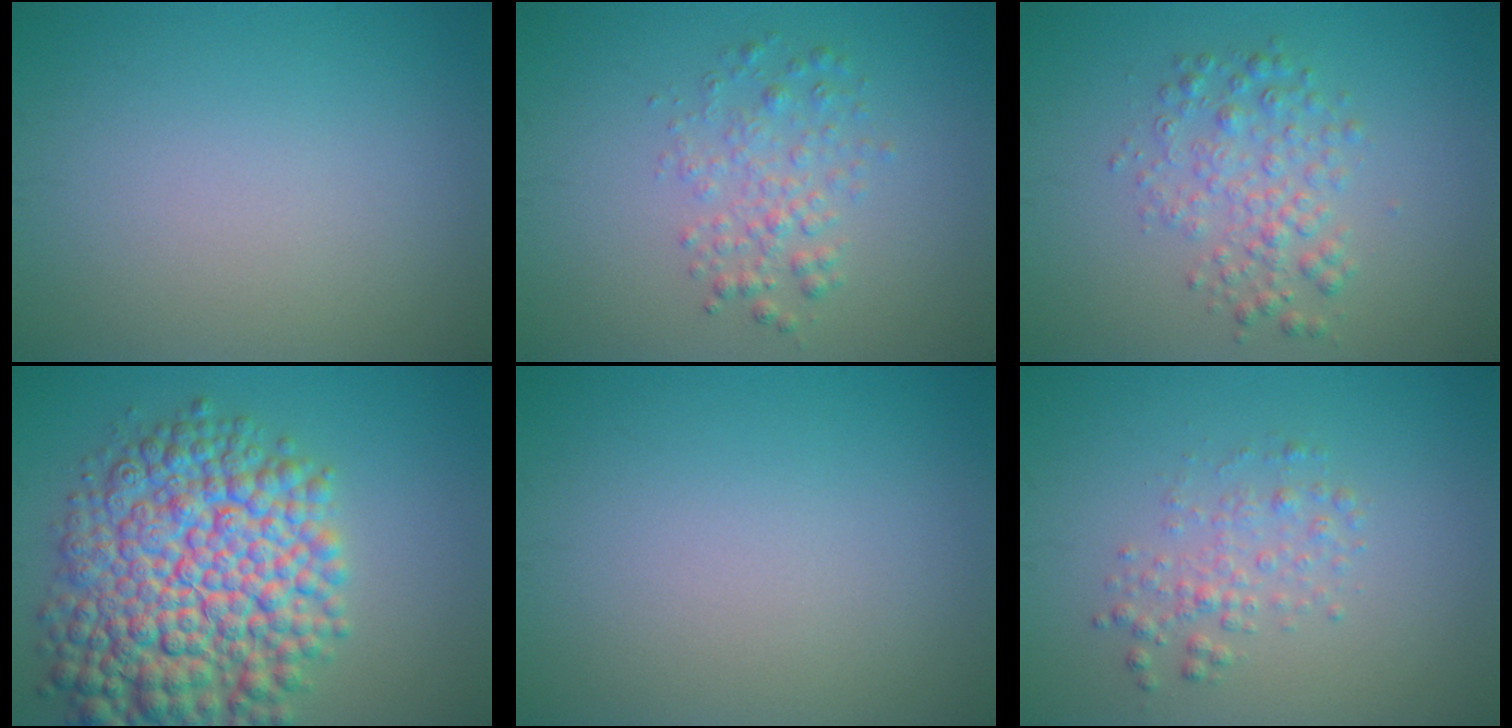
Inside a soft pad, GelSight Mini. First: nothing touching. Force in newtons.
{"total": 2.5, "press": 2.5, "slide": 0.0}
{"total": 3.1, "press": 3.1, "slide": 0.0}
{"total": 12.2, "press": 12.2, "slide": 0.3}
{"total": 0.0}
{"total": 2.0, "press": 2.0, "slide": 0.1}